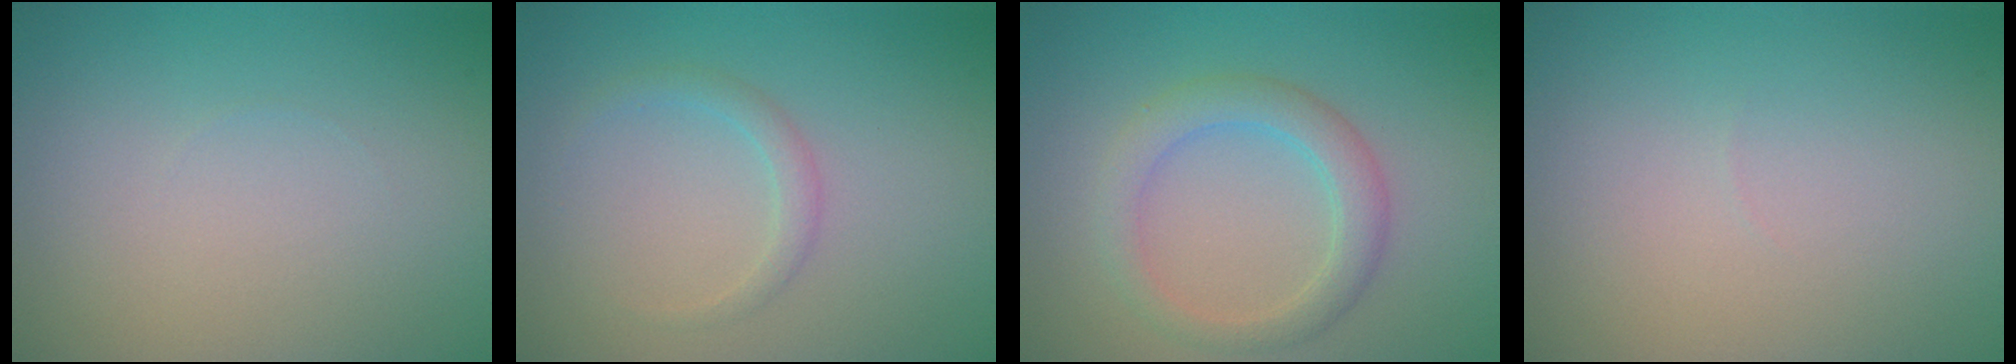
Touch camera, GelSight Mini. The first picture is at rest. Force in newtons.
{"total": 1.4, "press": 1.4, "slide": 0.0}
{"total": 3.2, "press": 3.2, "slide": 0.1}
{"total": 0.0}